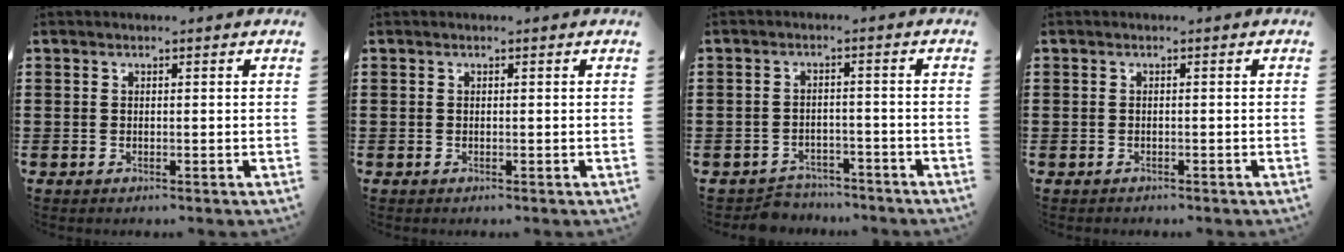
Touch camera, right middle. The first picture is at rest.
{"total": 0.0}
{"total": 3.1, "force": [-3.1, 0.7, -0.2], "torque": [-0.006, 0.000, -0.067]}
{"total": 0.6, "force": [-0.5, 0.4, -0.1], "torque": [0.001, 0.003, -0.012]}